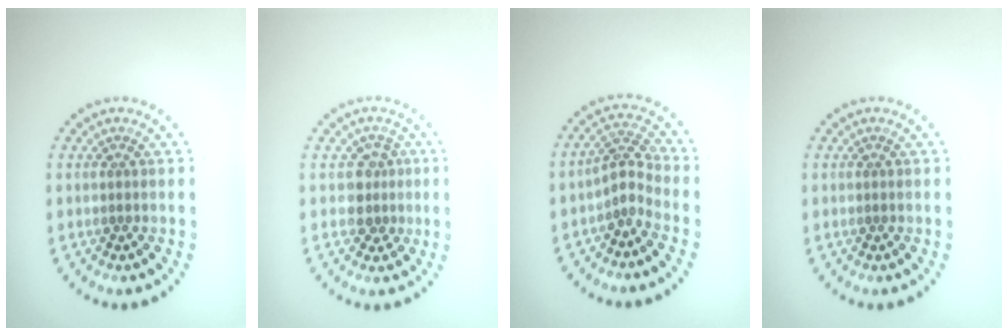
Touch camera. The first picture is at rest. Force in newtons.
{"total": 2.2, "press": 1.8, "slide": 1.3}
{"total": 2.4, "press": 1.6, "slide": 1.7}
{"total": 0.0}